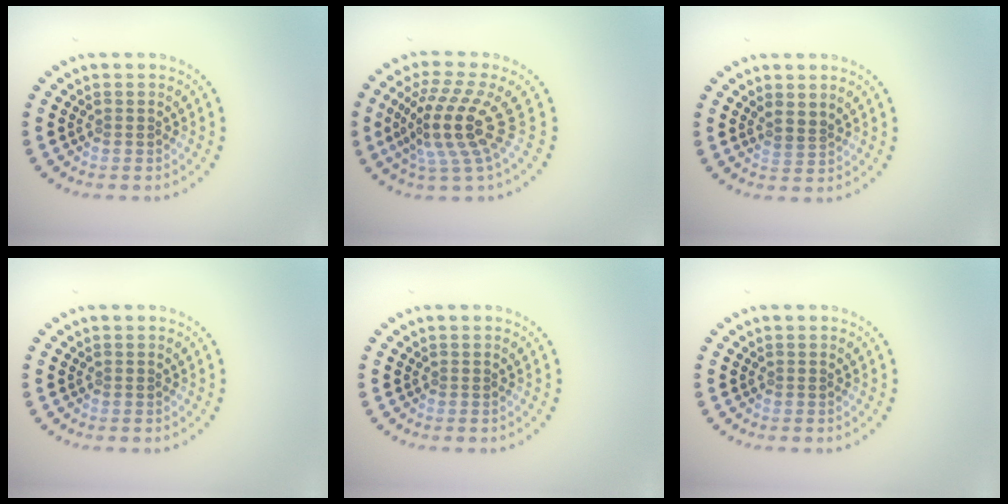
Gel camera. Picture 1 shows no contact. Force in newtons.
{"total": 4.9, "press": 3.6, "slide": 3.4}
{"total": 1.1, "press": 0.8, "slide": 0.7}
{"total": 0.0}
{"total": 0.0}
{"total": 0.0}